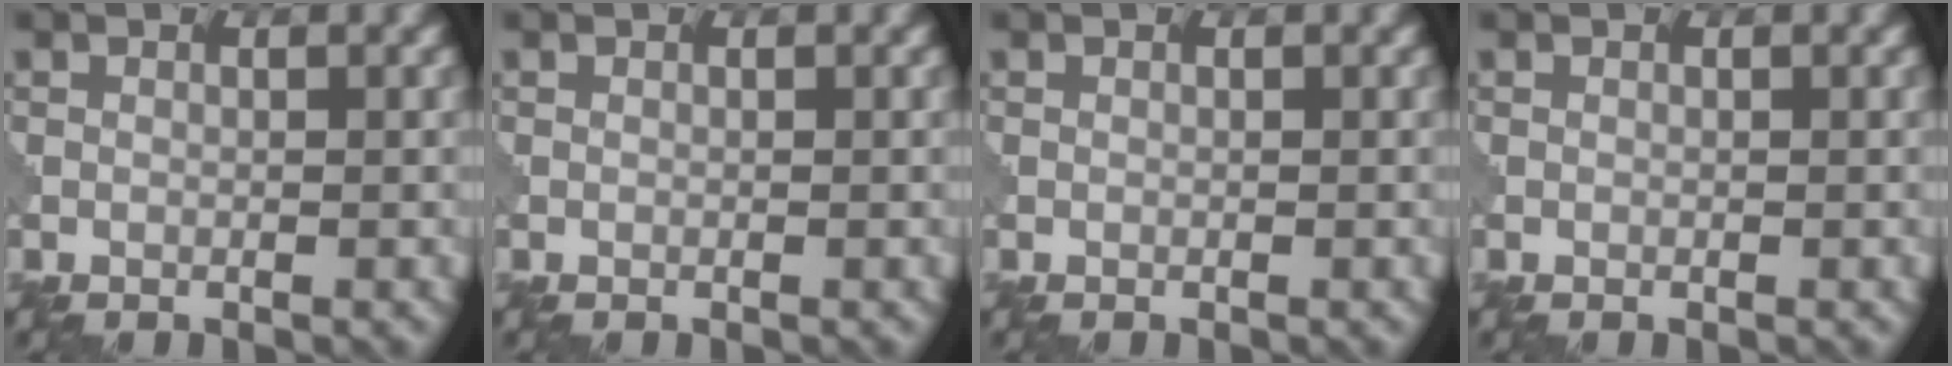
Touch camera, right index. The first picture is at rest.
{"total": 0.0}
{"total": 0.0}
{"total": 0.0}